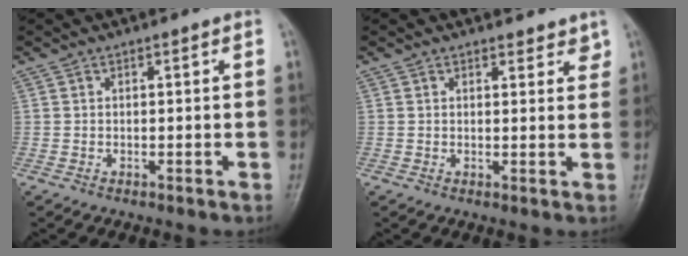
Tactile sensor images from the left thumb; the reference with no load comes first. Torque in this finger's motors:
{"motor_torque": [-0.42, 0.21, 0.02, -0.03, 0.02]}